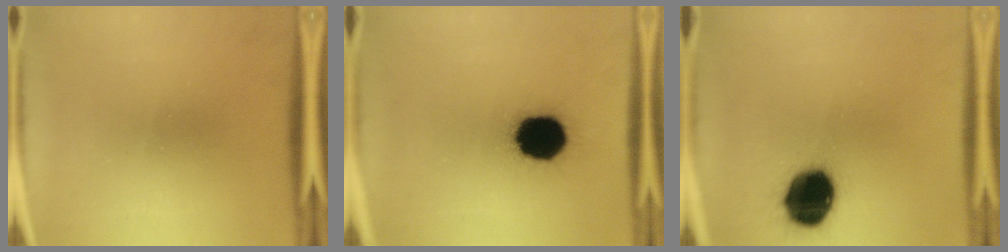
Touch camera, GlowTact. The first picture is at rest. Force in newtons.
{"total": 17.4}
{"total": 16.7}